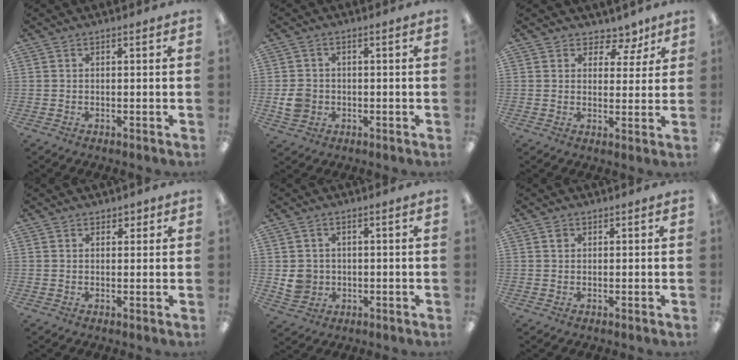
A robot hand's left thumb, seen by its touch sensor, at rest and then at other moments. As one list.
[{"total": 4.4, "force": [-0.7, 3.8, 2.0], "torque": [-0.025, 0.000, -0.014]}, {"total": 5.5, "force": [3.9, 3.5, 1.7], "torque": [-0.010, -0.027, 0.065]}, {"total": 1.8, "force": [1.2, 1.2, 0.3], "torque": [0.002, -0.001, 0.020]}, {"total": 4.6, "force": [0.5, 4.3, 1.6], "torque": [-0.017, 0.004, 0.011]}, {"total": 0.9, "force": [0.6, 0.7, 0.1], "torque": [-0.003, 0.001, 0.011]}]